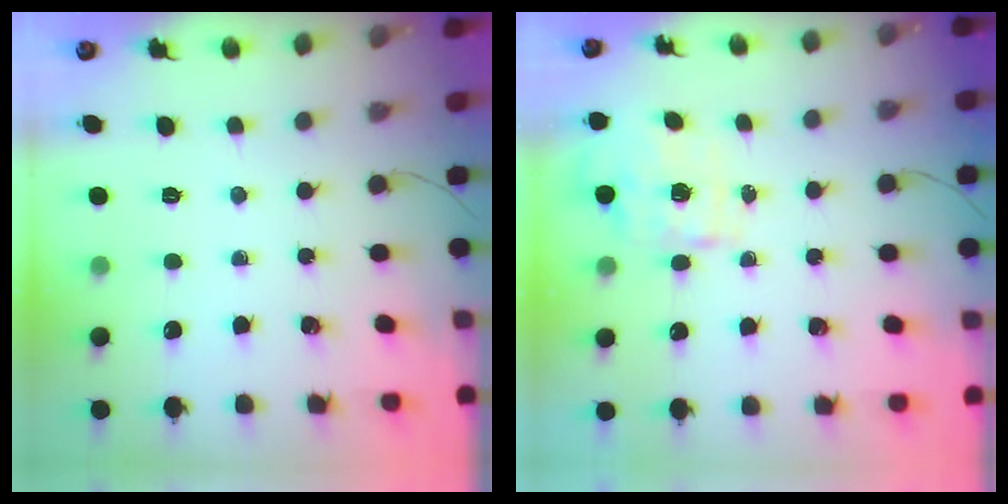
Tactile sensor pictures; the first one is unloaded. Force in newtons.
{"total": 1.7, "press": 1.6, "slide": 0.5}